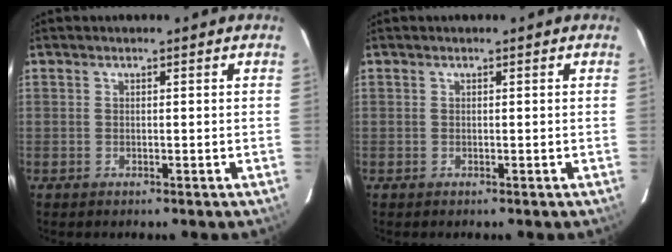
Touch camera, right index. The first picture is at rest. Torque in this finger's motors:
{"motor_torque": [0.01, 0.04, 0.00, 0.00]}